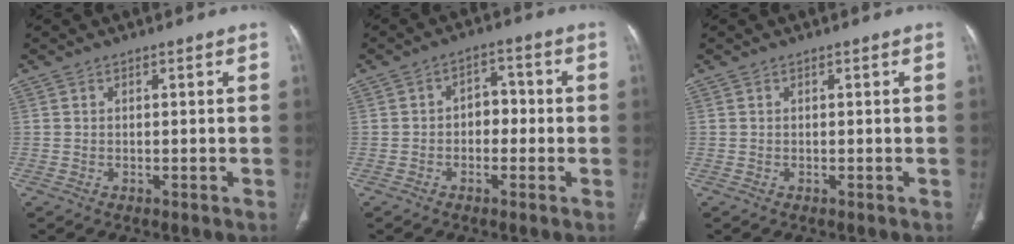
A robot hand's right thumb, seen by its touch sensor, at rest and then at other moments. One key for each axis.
{"total": 4.5, "fx": -0.7, "fy": 3.3, "fz": 2.9, "tx": -0.015, "ty": 0.021, "tz": -0.020}
{"total": 0.0}